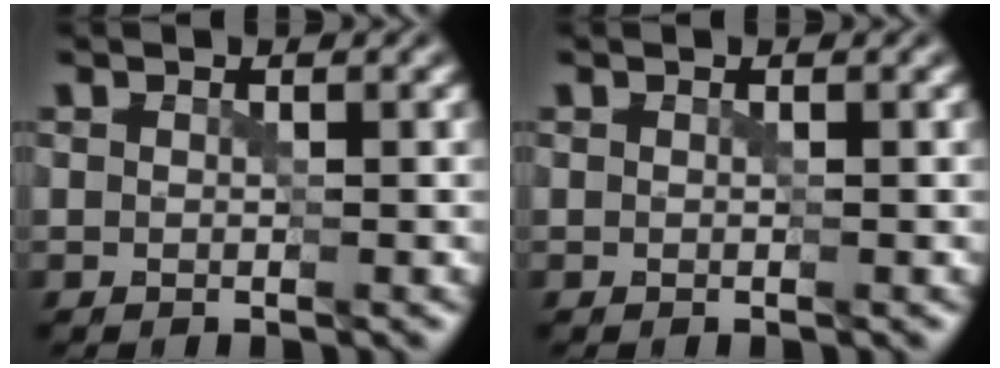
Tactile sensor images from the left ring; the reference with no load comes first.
{"total": 0.0}